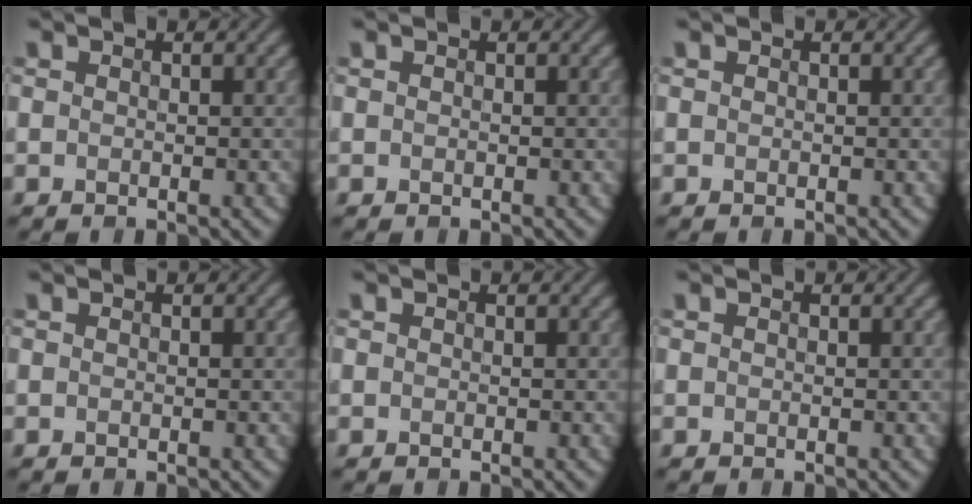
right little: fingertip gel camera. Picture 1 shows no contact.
{"total": 0.0}
{"total": 0.0}
{"total": 0.0}
{"total": 0.0}
{"total": 0.0}